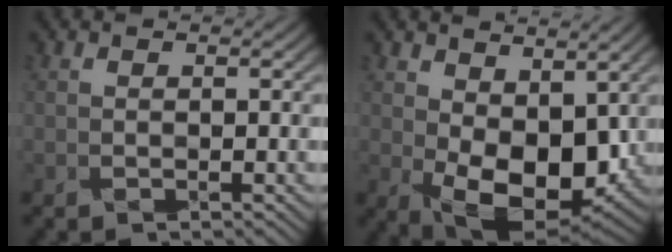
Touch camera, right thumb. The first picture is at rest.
{"total": 11.1, "force": [0.6, 6.4, 9.0], "torque": [-0.161, -0.016, 0.023]}